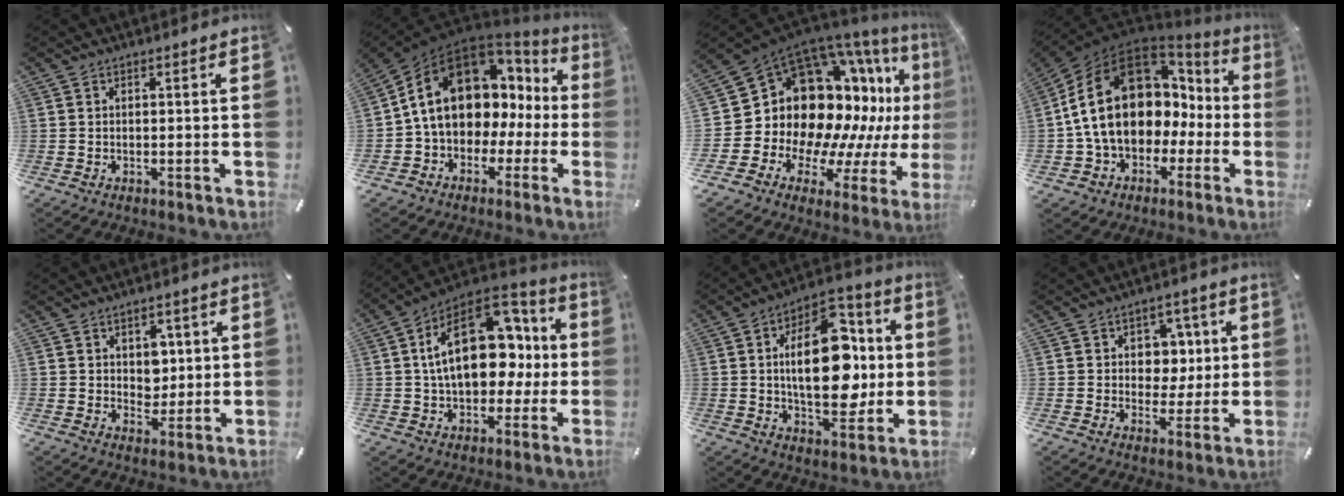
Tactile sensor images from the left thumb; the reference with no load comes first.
{"total": 14.3, "force": [3.8, 10.9, 8.4], "torque": [-0.150, -0.022, 0.068]}
{"total": 20.5, "force": [6.2, 15.4, 11.9], "torque": [-0.173, -0.119, 0.154]}
{"total": 20.3, "force": [2.7, 15.2, 13.2], "torque": [-0.264, -0.004, 0.050]}
{"total": 4.9, "force": [1.9, 4.4, 1.3], "torque": [-0.002, -0.011, 0.026]}
{"total": 22.9, "force": [4.1, 14.9, 16.9], "torque": [-0.273, -0.008, 0.075]}
{"total": 21.5, "force": [2.2, 12.4, 17.4], "torque": [-0.271, -0.006, 0.032]}
{"total": 6.8, "force": [1.5, 6.3, 2.2], "torque": [-0.019, -0.006, 0.023]}